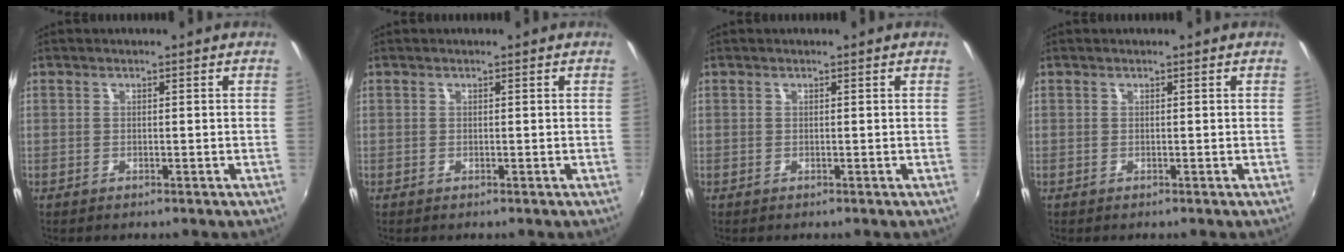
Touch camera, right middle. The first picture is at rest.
{"total": 0.0}
{"total": 0.0}
{"total": 0.0}